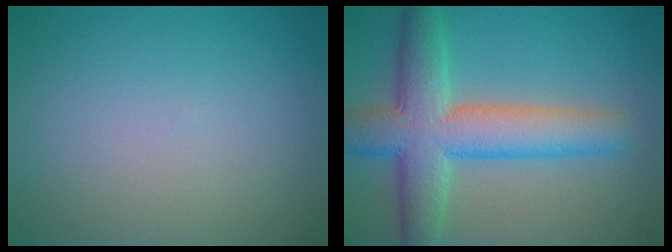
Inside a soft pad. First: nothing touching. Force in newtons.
{"total": 8.4, "press": 8.4, "slide": 0.4}